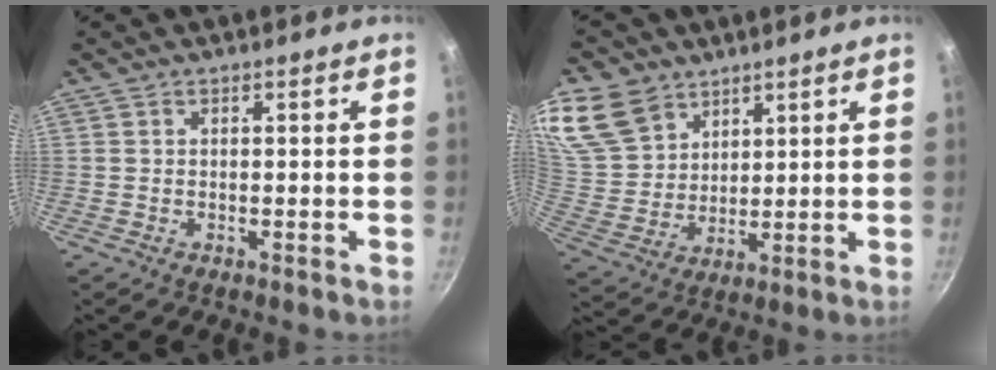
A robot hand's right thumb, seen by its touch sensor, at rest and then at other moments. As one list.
[{"total": 16.8, "force": [10.1, 11.8, 6.5], "torque": [-0.134, -0.020, 0.207]}]